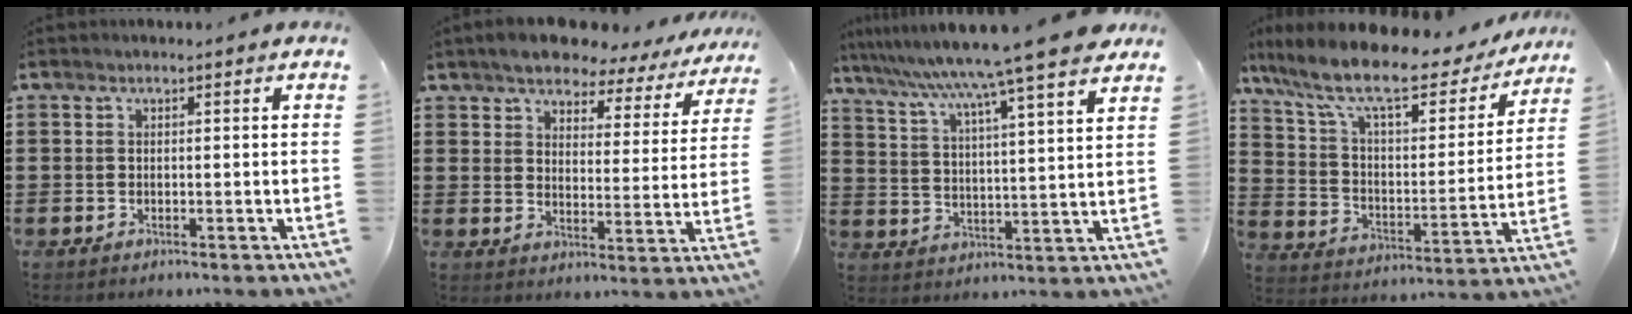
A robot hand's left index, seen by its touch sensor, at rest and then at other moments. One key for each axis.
{"total": 5.6, "fx": 5.2, "fy": 1.5, "fz": 1.4, "tx": -0.050, "ty": -0.032, "tz": 0.088}
{"total": 9.4, "fx": 8.1, "fy": -1.8, "fz": 4.4, "tx": -0.118, "ty": -0.057, "tz": 0.129}
{"total": 11.7, "fx": 9.2, "fy": 2.4, "fz": 6.9, "tx": -0.161, "ty": -0.053, "tz": 0.153}